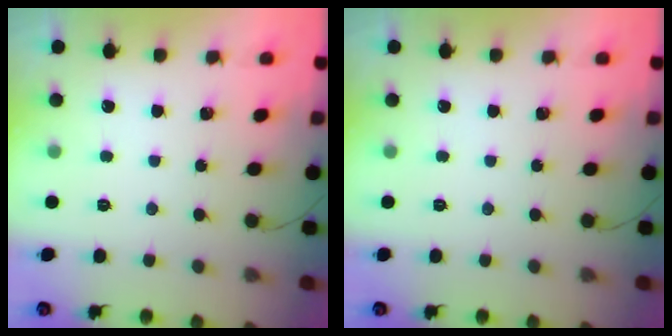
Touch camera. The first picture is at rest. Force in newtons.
{"total": 0.0}